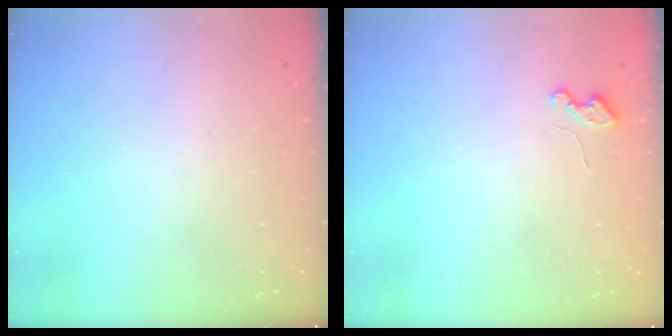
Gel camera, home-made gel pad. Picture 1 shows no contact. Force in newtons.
{"total": 3.6, "press": 3.5, "slide": 0.4}